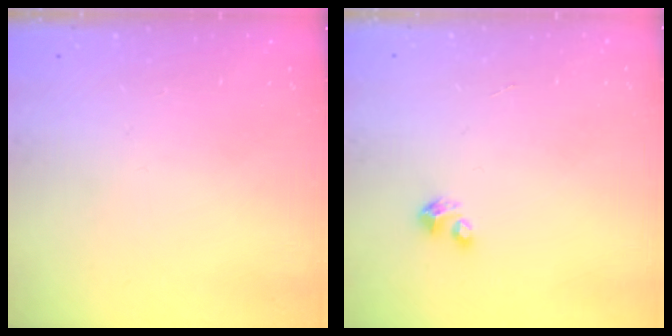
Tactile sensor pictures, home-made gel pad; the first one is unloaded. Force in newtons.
{"total": 2.8, "press": 2.8, "slide": 0.1}